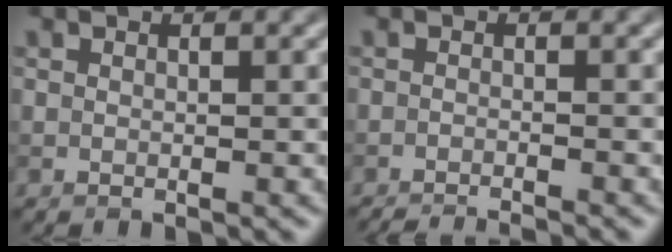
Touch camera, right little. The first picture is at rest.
{"total": 3.2, "force": [-3.0, 0.3, 1.2], "torque": [-0.017, -0.007, -0.050]}